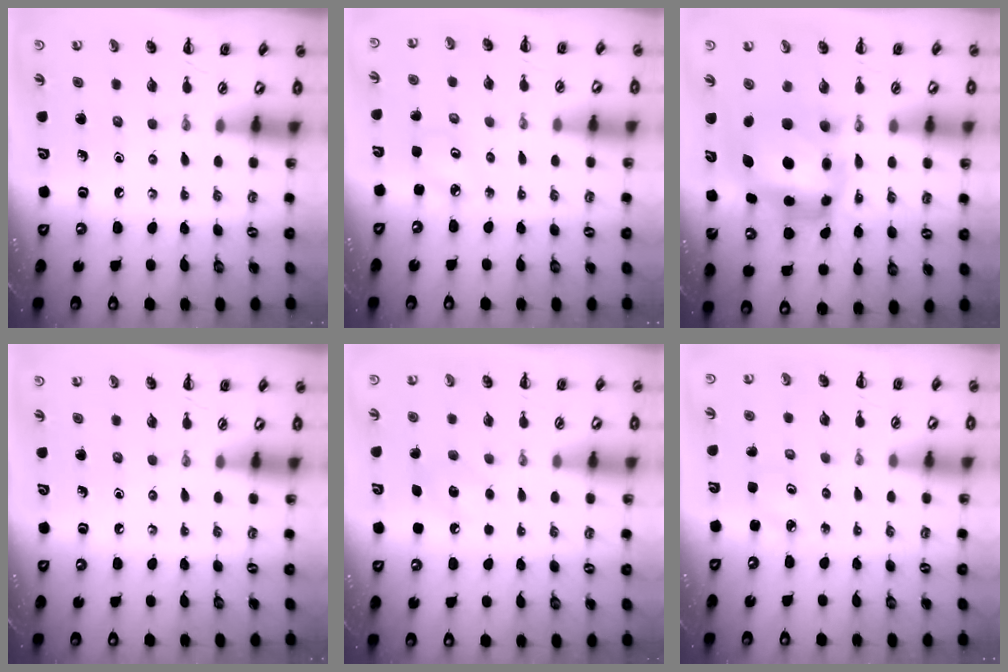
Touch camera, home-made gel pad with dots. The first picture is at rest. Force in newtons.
{"total": 2.8, "press": 2.7, "slide": 0.6}
{"total": 7.5, "press": 7.1, "slide": 2.2}
{"total": 0.0}
{"total": 8.0, "press": 7.8, "slide": 1.7}
{"total": 2.5, "press": 2.4, "slide": 0.5}